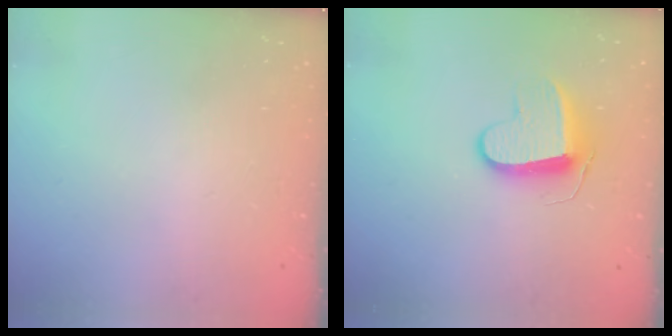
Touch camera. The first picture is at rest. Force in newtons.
{"total": 9.1, "press": 9.1, "slide": 0.2}